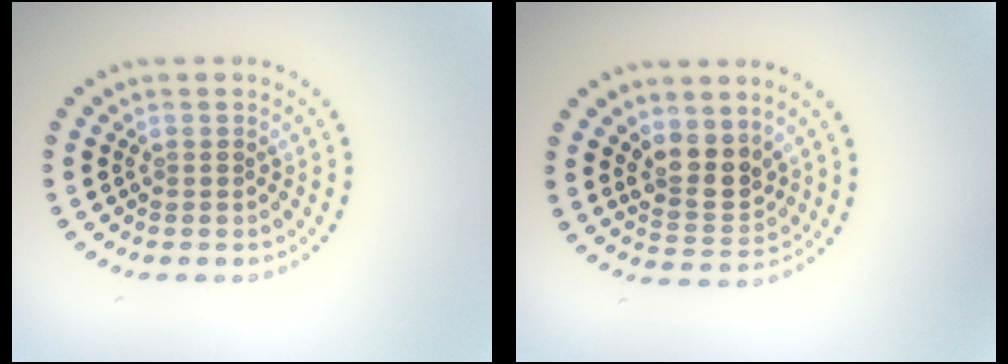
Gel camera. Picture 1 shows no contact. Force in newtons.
{"total": 3.5, "press": 3.2, "slide": 1.4}